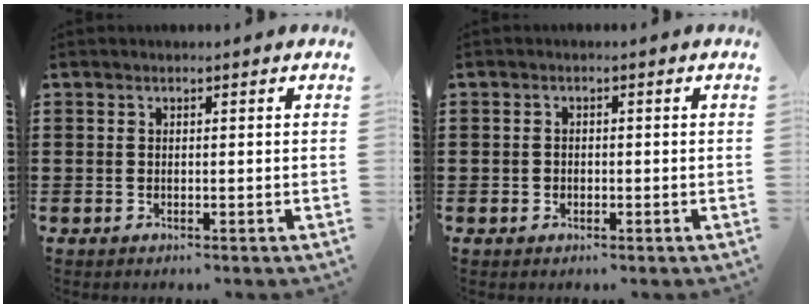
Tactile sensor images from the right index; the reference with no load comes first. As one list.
[{"total": 0.8, "force": [-0.4, 0.7, 0.1], "torque": [-0.003, 0.002, -0.009]}]